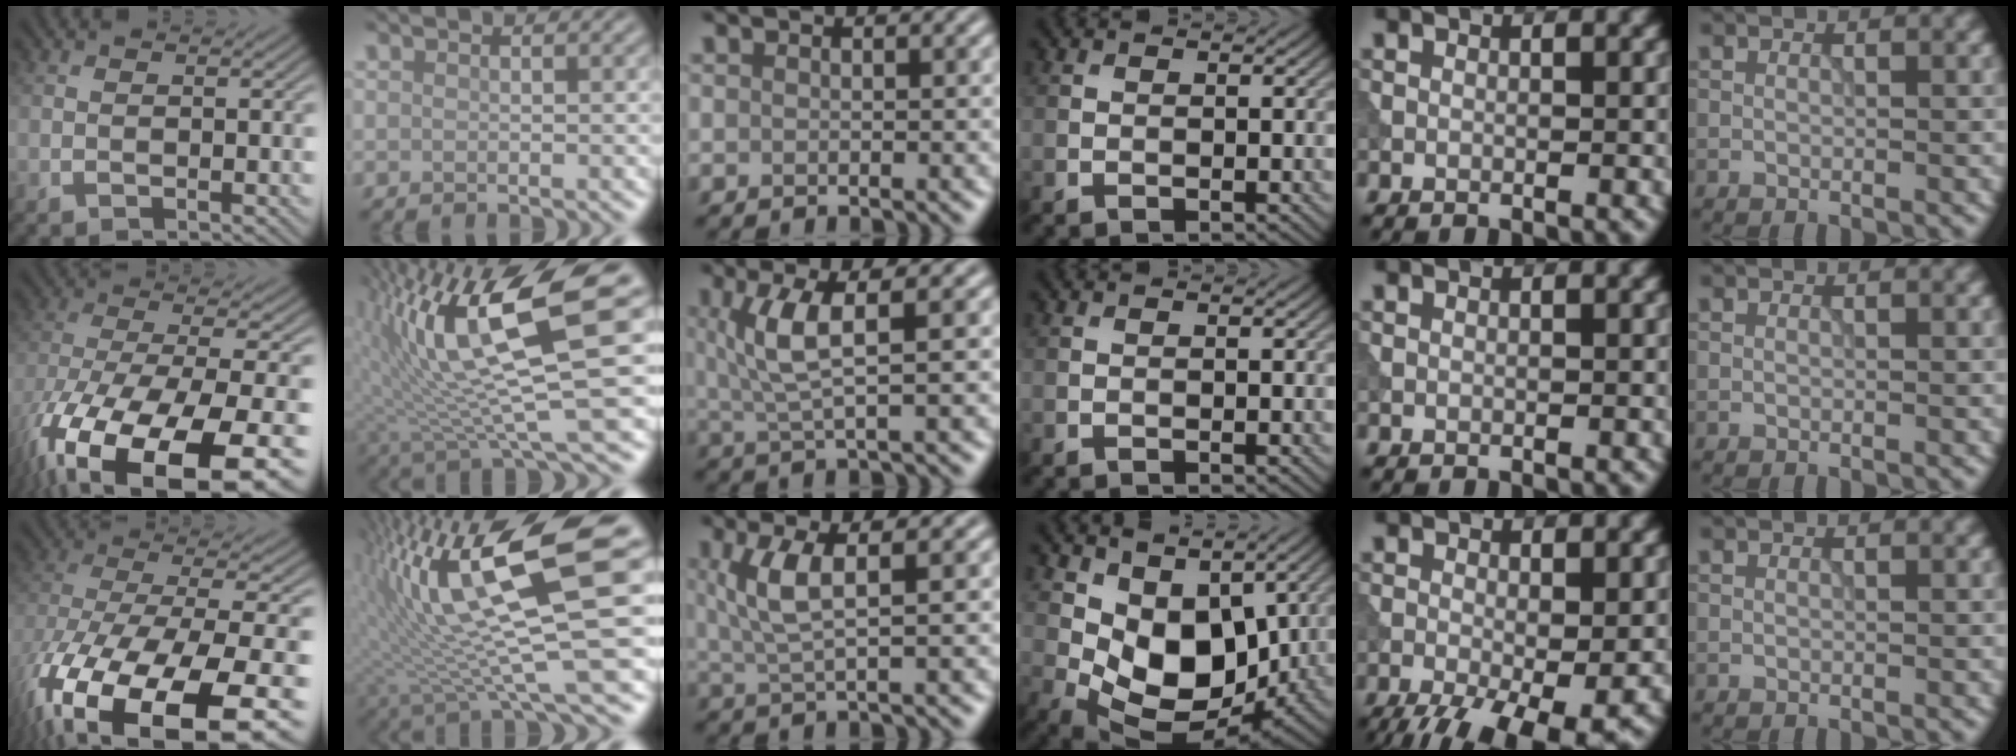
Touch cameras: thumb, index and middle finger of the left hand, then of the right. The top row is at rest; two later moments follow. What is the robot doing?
{"motion": "extract", "object": "tissue"}